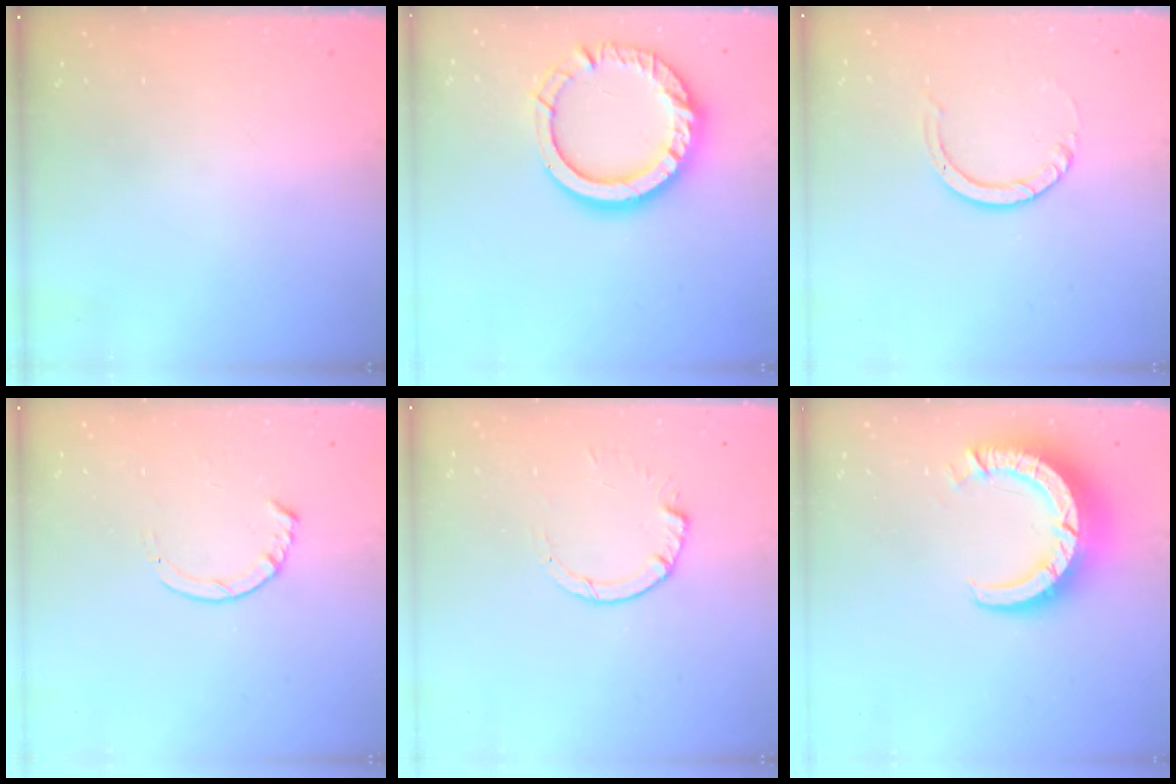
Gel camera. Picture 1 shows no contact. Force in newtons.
{"total": 16.7, "press": 16.7, "slide": 1.4}
{"total": 3.6, "press": 3.6, "slide": 0.4}
{"total": 4.6, "press": 4.6, "slide": 0.5}
{"total": 3.5, "press": 3.5, "slide": 0.4}
{"total": 10.6, "press": 10.5, "slide": 1.0}